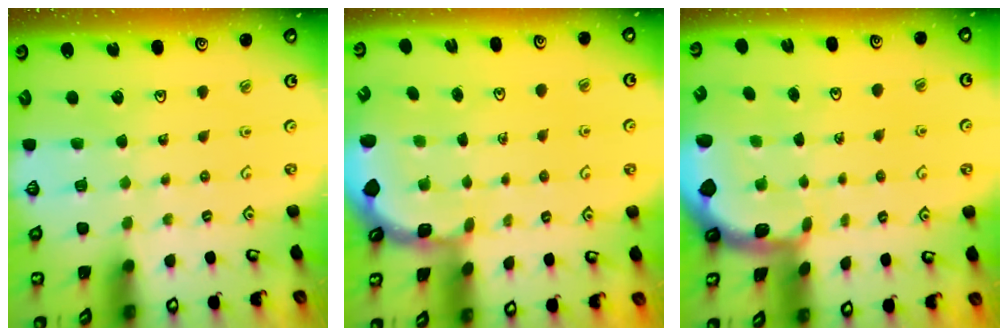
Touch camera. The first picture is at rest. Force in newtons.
{"total": 1.3, "press": 1.2, "slide": 0.4}
{"total": 1.0, "press": 0.9, "slide": 0.4}